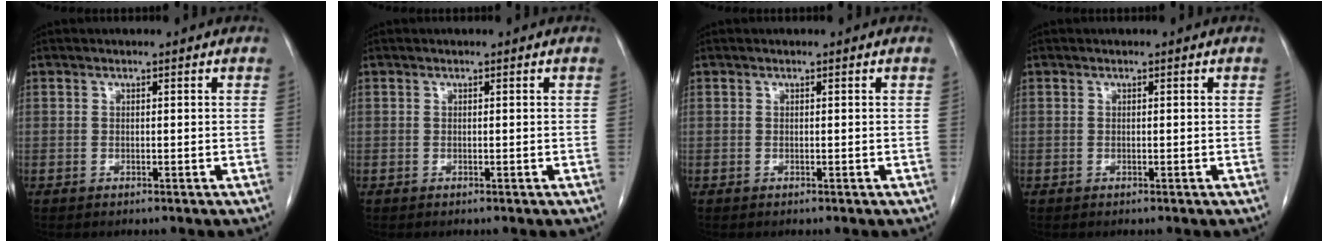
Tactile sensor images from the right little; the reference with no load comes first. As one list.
[{"total": 0.0}, {"total": 0.0}, {"total": 0.0}]